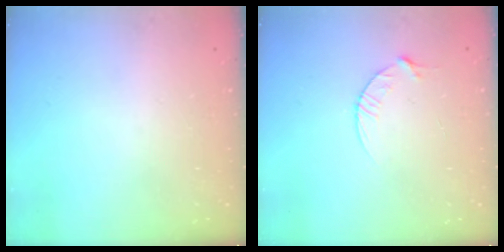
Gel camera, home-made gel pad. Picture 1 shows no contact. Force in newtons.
{"total": 4.5, "press": 4.5, "slide": 0.5}